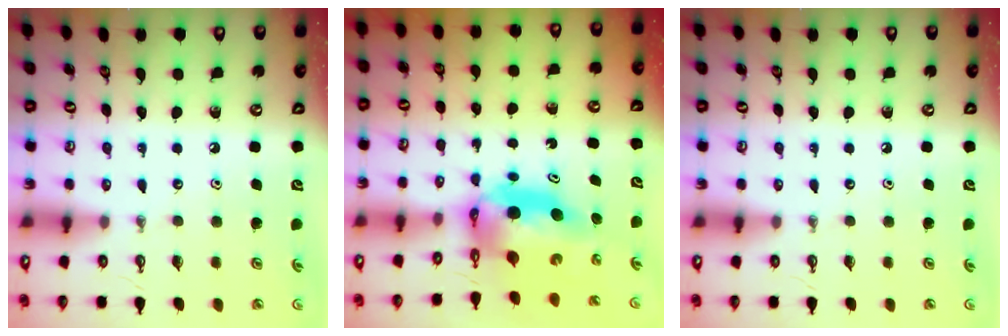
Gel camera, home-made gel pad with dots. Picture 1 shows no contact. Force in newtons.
{"total": 6.2, "press": 6.2, "slide": 0.5}
{"total": 0.0}